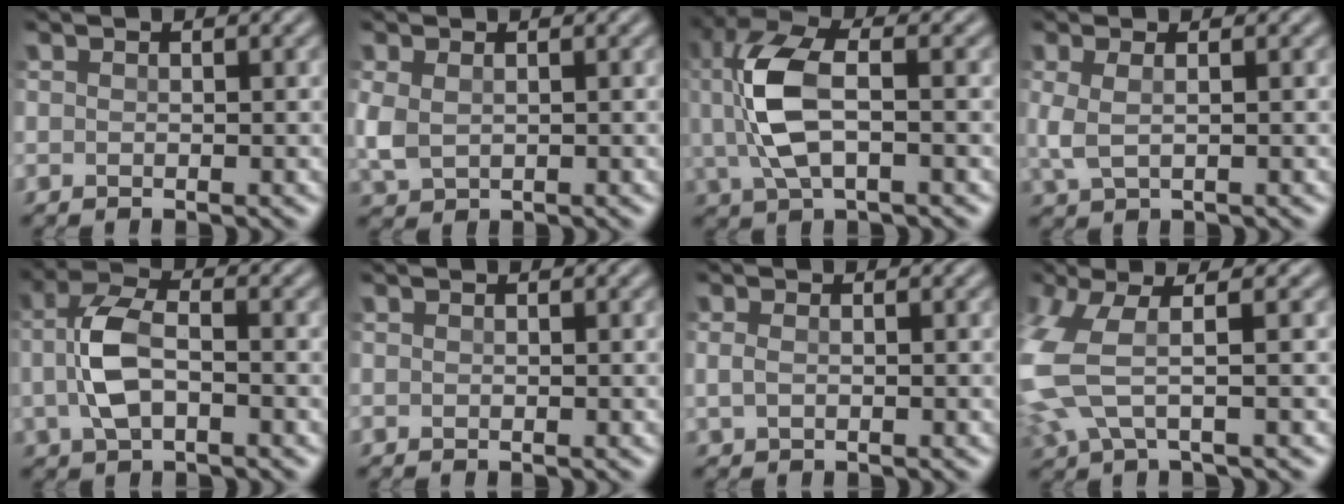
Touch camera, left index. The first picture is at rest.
{"total": 3.0, "force": [-0.3, 2.1, 2.1], "torque": [-0.057, -0.006, 0.001]}
{"total": 7.3, "force": [0.2, 3.4, 6.4], "torque": [-0.148, 0.010, 0.000]}
{"total": 2.6, "force": [-0.2, 1.2, 2.3], "torque": [-0.059, -0.003, 0.001]}
{"total": 5.2, "force": [-0.6, 2.8, 4.3], "torque": [-0.095, 0.003, -0.014]}
{"total": 0.0}
{"total": 0.9, "force": [-0.1, 0.5, 0.8], "torque": [-0.020, 0.001, 0.000]}
{"total": 6.4, "force": [-0.1, 2.4, 5.9], "torque": [-0.165, -0.001, -0.006]}